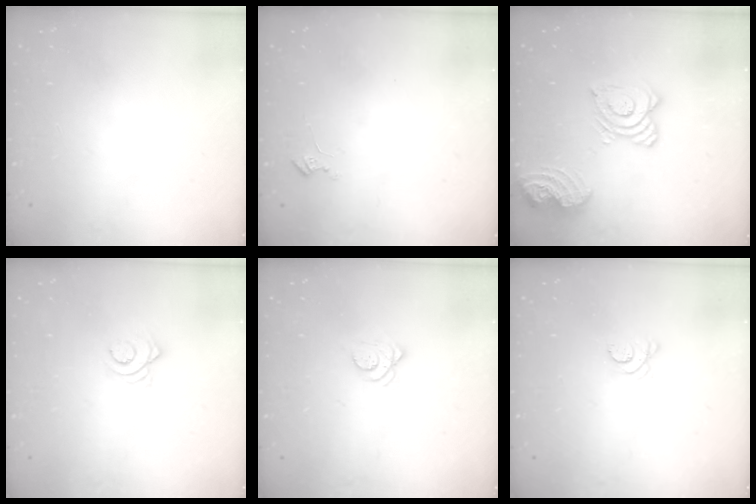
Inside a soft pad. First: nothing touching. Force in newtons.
{"total": 2.7, "press": 2.7, "slide": 0.3}
{"total": 16.3, "press": 16.1, "slide": 2.3}
{"total": 2.9, "press": 2.9, "slide": 0.1}
{"total": 4.3, "press": 4.3, "slide": 0.3}
{"total": 3.9, "press": 3.8, "slide": 0.6}